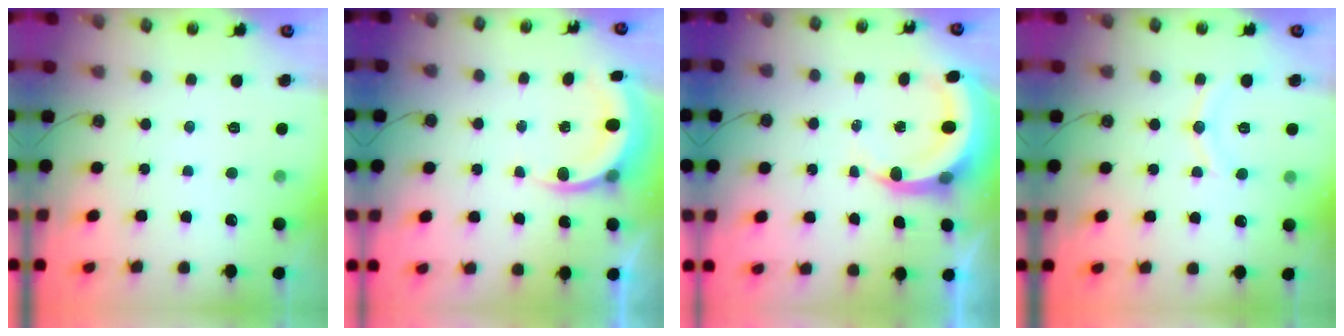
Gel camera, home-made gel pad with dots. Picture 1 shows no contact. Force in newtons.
{"total": 5.7, "press": 5.6, "slide": 0.9}
{"total": 5.9, "press": 5.8, "slide": 1.0}
{"total": 8.1, "press": 8.1, "slide": 0.8}